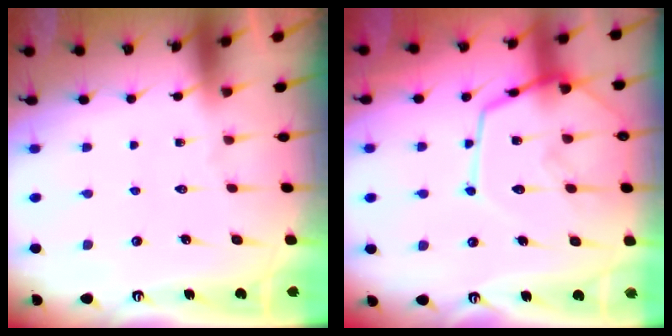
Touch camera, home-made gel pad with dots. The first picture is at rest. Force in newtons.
{"total": 15.1, "press": 15.0, "slide": 1.6}